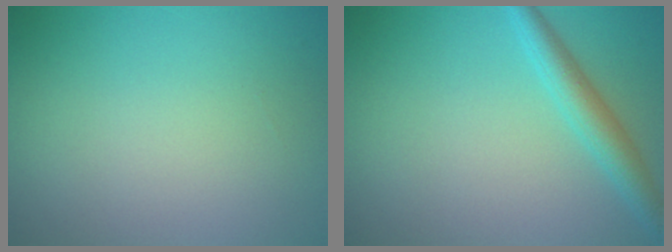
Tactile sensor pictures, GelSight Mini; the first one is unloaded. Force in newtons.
{"total": 2.8, "press": 2.8, "slide": 0.1}